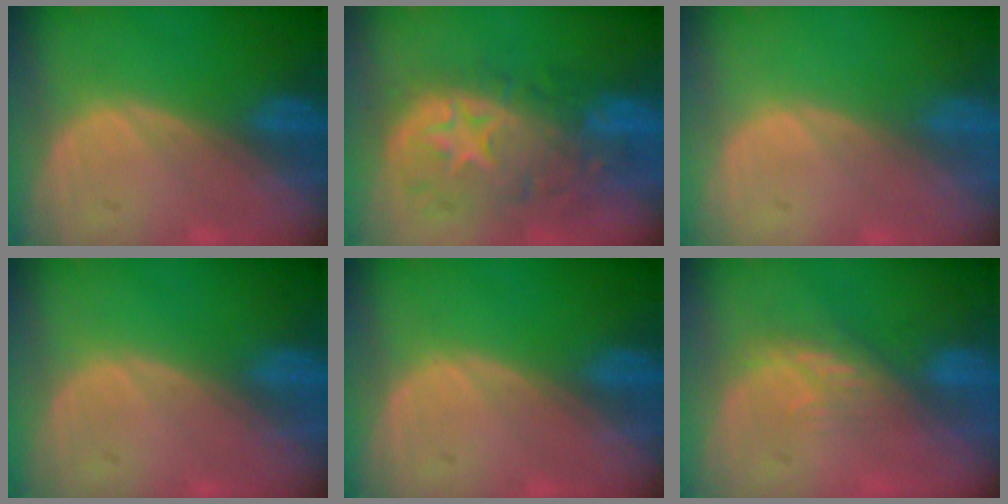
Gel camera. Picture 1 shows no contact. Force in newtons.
{"total": 11.0, "press": 9.8, "slide": 5.1}
{"total": 0.0}
{"total": 0.0}
{"total": 0.0}
{"total": 3.7, "press": 3.4, "slide": 1.5}